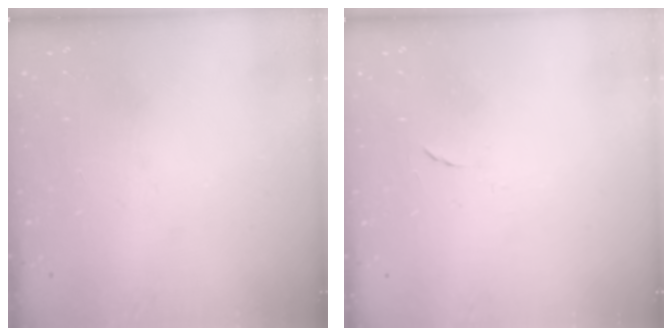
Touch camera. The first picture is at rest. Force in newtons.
{"total": 4.2, "press": 4.2, "slide": 0.5}